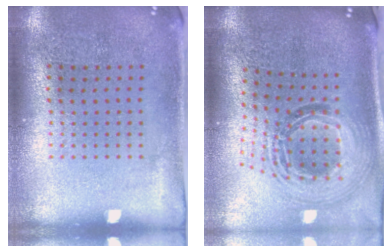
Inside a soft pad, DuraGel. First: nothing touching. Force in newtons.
{"total": 1.9, "press": 1.6, "slide": 1.0}